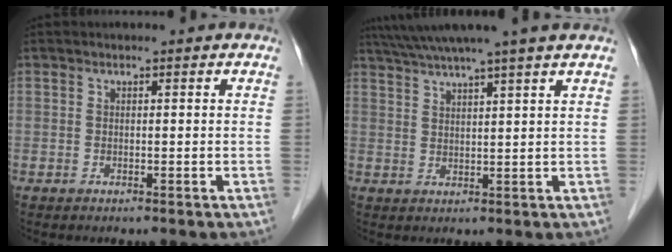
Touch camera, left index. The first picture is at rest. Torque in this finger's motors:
{"motor_torque": [1.01, -1.13, 0.85, 0.21]}